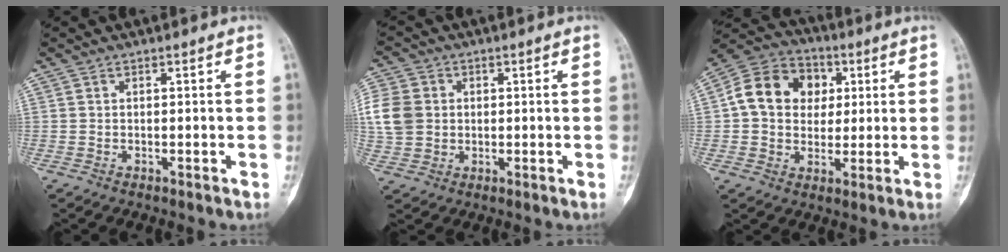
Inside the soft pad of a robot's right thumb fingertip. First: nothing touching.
{"total": 11.6, "force": [1.4, 9.9, 5.9], "torque": [-0.142, 0.011, 0.029]}
{"total": 13.8, "force": [2.4, 11.2, 7.7], "torque": [-0.106, 0.015, 0.030]}